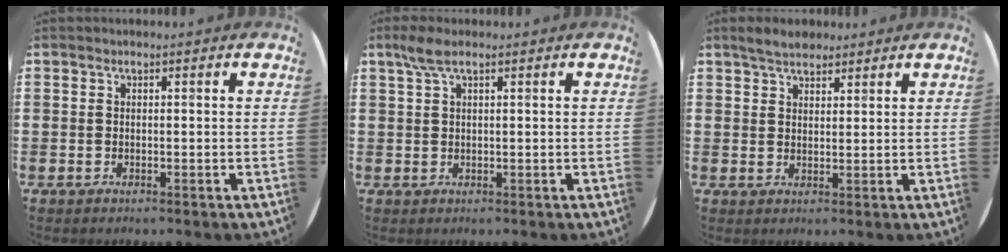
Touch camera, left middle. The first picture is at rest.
{"total": 2.6, "force": [1.6, 0.5, 2.0], "torque": [-0.043, 0.005, 0.027]}
{"total": 3.2, "force": [2.9, 1.1, 0.8], "torque": [-0.013, 0.000, 0.053]}